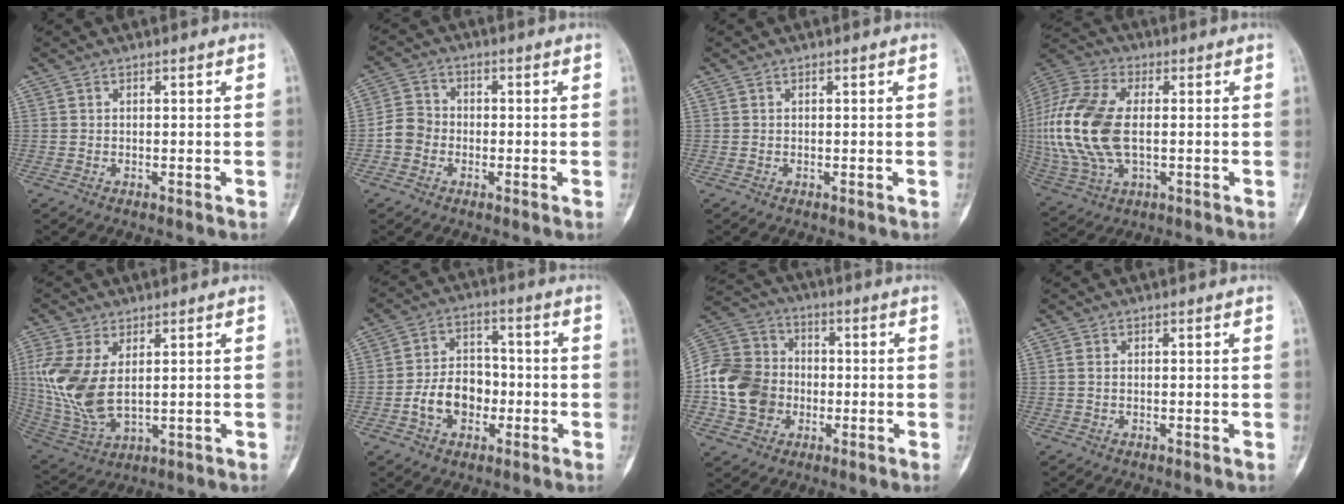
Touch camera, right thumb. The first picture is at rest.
{"total": 5.1, "force": [-1.5, 4.4, 2.0], "torque": [-0.024, 0.016, -0.039]}
{"total": 0.0}
{"total": 20.0, "force": [-0.1, 11.3, 16.5], "torque": [-0.378, 0.003, 0.001]}
{"total": 13.4, "force": [2.0, 7.3, 11.0], "torque": [-0.248, -0.010, 0.055]}
{"total": 9.9, "force": [-2.7, 7.3, 6.2], "torque": [-0.079, 0.033, -0.050]}
{"total": 15.9, "force": [-2.7, 13.3, 8.3], "torque": [-0.151, 0.028, -0.054]}
{"total": 0.9, "force": [0.1, 0.6, 0.7], "torque": [-0.013, 0.000, -0.001]}